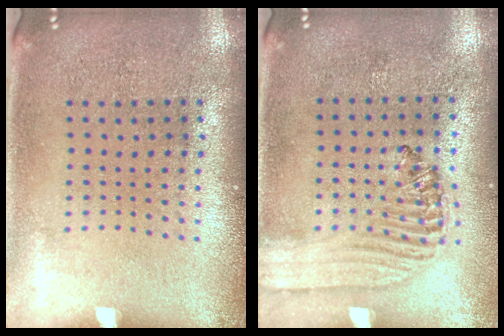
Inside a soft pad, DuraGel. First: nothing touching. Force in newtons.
{"total": 1.4, "press": 1.3, "slide": 0.5}